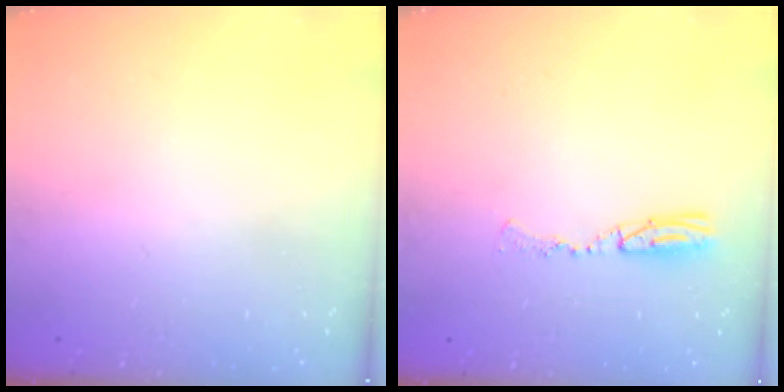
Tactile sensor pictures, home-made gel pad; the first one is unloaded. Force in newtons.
{"total": 5.6, "press": 5.3, "slide": 1.9}